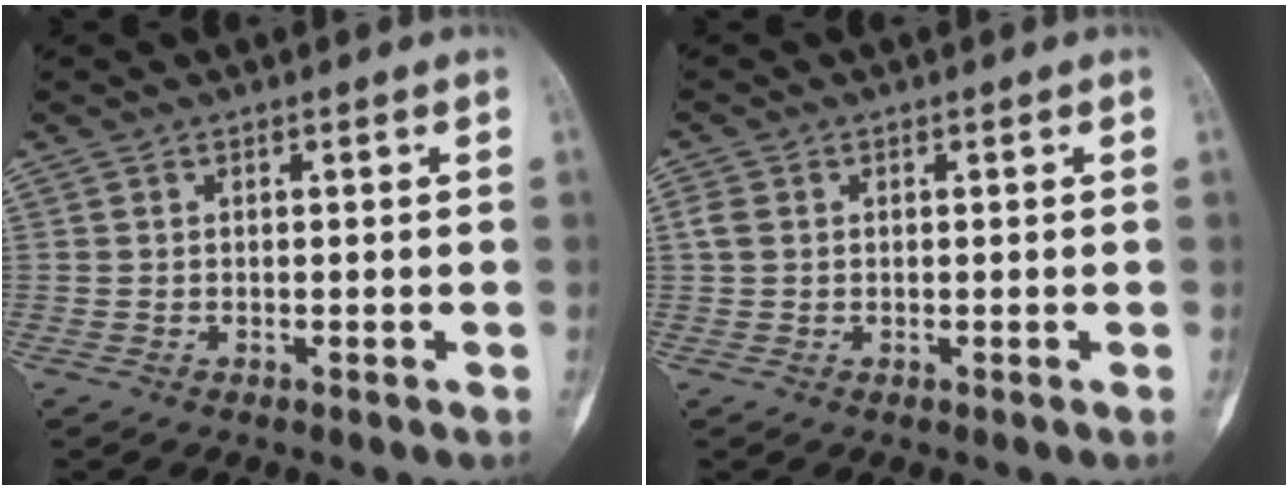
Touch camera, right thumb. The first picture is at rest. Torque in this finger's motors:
{"motor_torque": [0.40, 0.43, 0.01, -0.14, 0.06]}